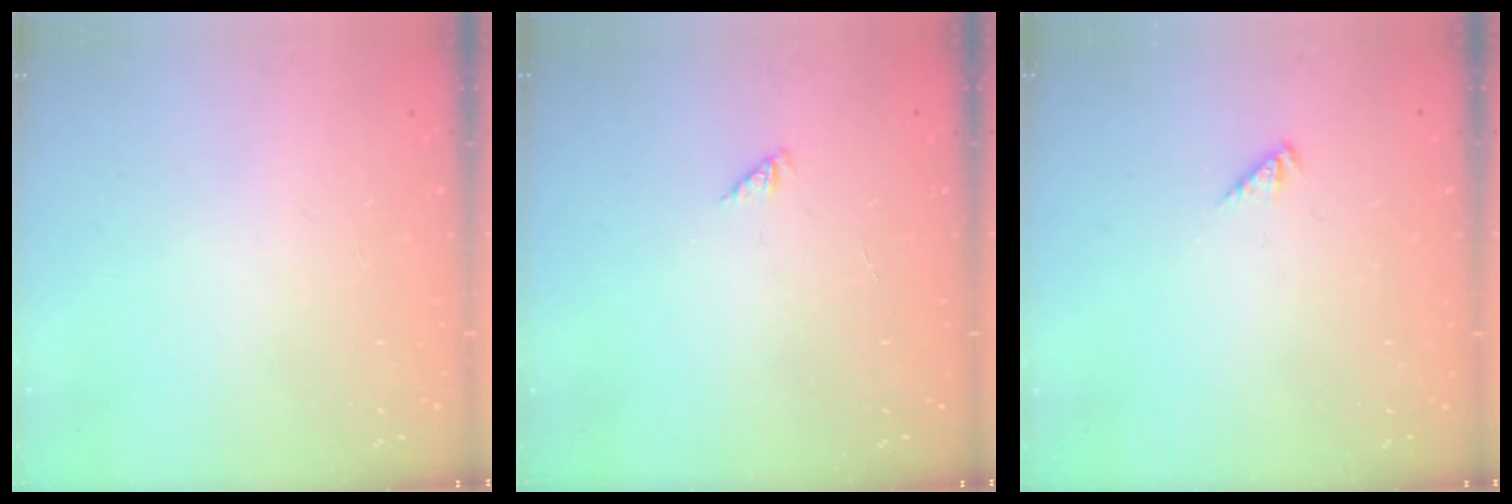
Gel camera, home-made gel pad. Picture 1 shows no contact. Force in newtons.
{"total": 0.0}
{"total": 1.3, "press": 1.3, "slide": 0.4}